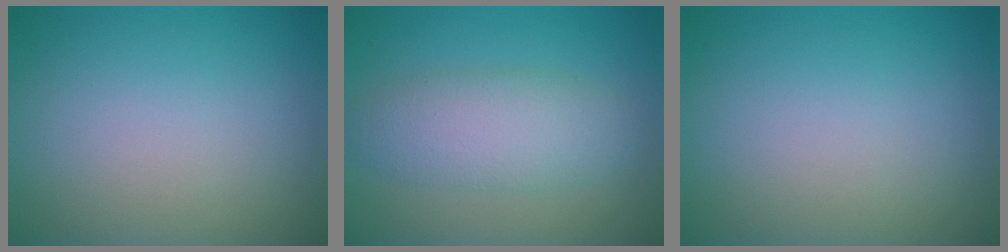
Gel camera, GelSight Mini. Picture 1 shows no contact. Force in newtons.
{"total": 4.3, "press": 4.3, "slide": 0.4}
{"total": 0.0}